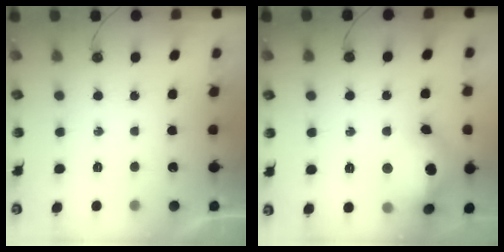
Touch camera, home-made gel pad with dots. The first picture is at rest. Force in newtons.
{"total": 18.0, "press": 17.9, "slide": 1.8}